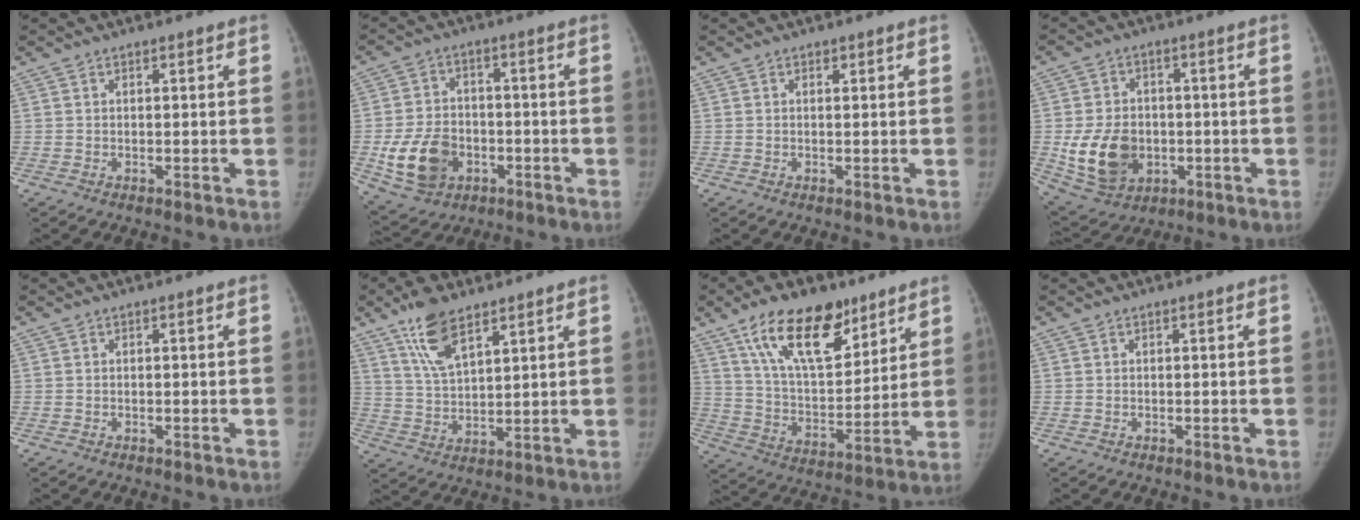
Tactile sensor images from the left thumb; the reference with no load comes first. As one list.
[{"total": 11.9, "force": [-3.5, 9.0, 7.0], "torque": [-0.112, 0.011, -0.055]}, {"total": 0.5, "force": [0.3, 0.4, 0.2], "torque": [0.004, -0.001, 0.003]}, {"total": 12.9, "force": [-2.0, 10.0, 8.0], "torque": [-0.115, -0.001, -0.019]}, {"total": 0.0}, {"total": 9.4, "force": [6.2, 3.7, 6.0], "torque": [-0.103, -0.030, 0.123]}, {"total": 19.1, "force": [11.8, 9.2, 11.9], "torque": [-0.157, -0.055, 0.209]}, {"total": 0.0}]